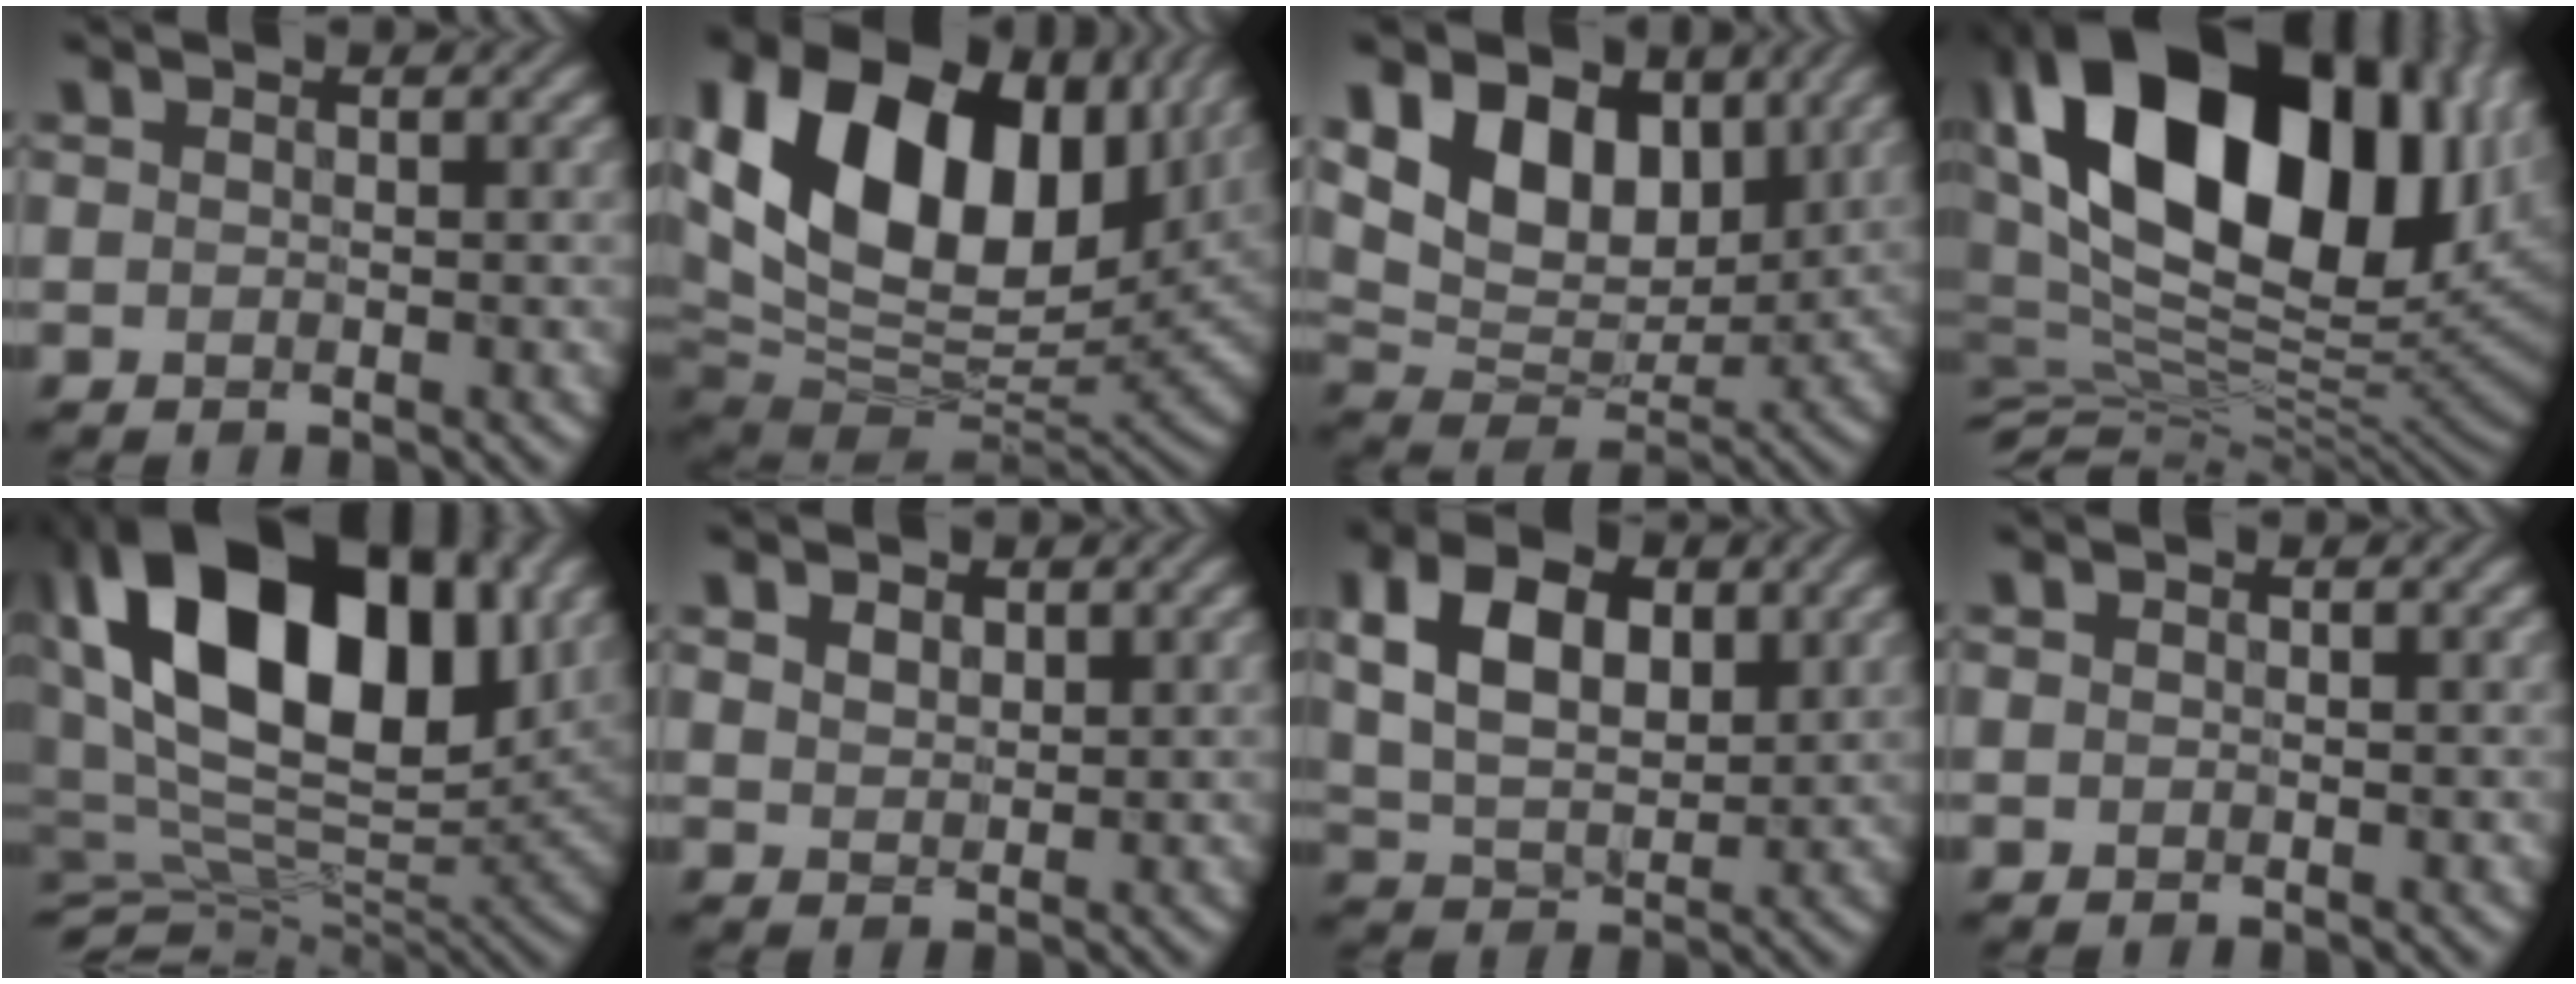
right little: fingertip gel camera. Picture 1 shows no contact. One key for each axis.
{"total": 18.2, "fx": 4.9, "fy": 11.6, "fz": 13.1, "tx": -0.255, "ty": 0.010, "tz": 0.086}
{"total": 10.4, "fx": 4.2, "fy": 6.6, "fz": 6.9, "tx": -0.123, "ty": 0.003, "tz": 0.060}
{"total": 21.8, "fx": 8.4, "fy": 11.9, "fz": 16.2, "tx": -0.279, "ty": 0.040, "tz": 0.140}
{"total": 19.7, "fx": 7.8, "fy": 11.1, "fz": 14.2, "tx": -0.244, "ty": 0.037, "tz": 0.123}
{"total": 2.0, "fx": 1.0, "fy": 1.3, "fz": 1.2, "tx": -0.026, "ty": -0.001, "tz": 0.017}
{"total": 8.0, "fx": 2.3, "fy": 4.8, "fz": 5.9, "tx": -0.117, "ty": 0.008, "tz": 0.037}
{"total": 0.0}